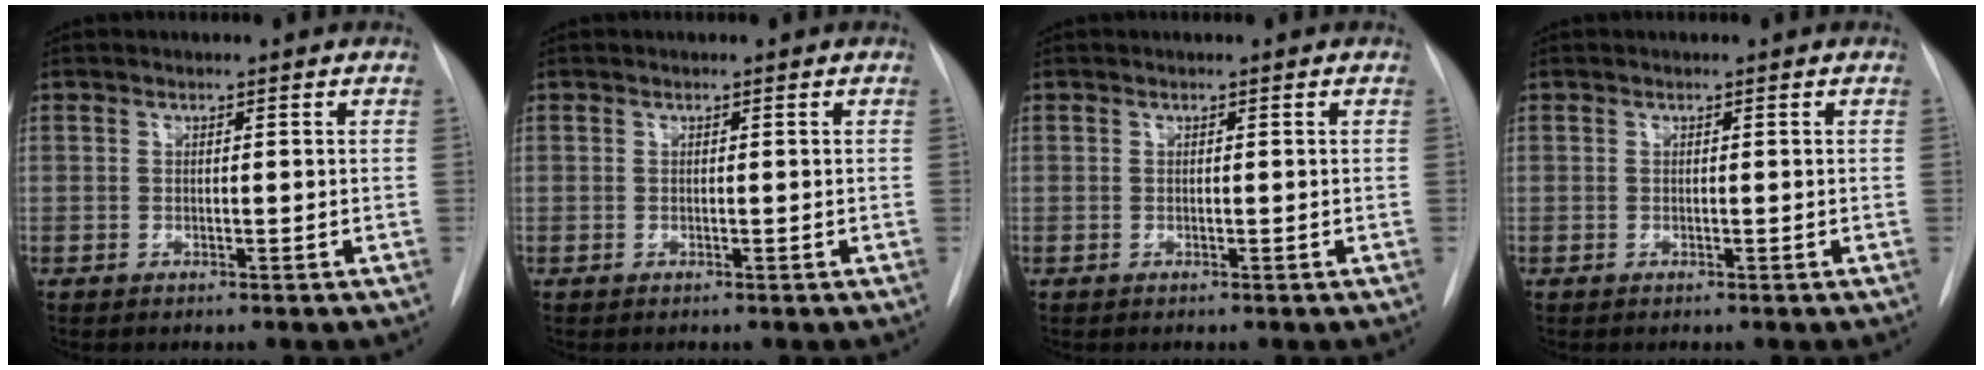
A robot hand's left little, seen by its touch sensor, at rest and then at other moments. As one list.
[{"total": 0.0}, {"total": 0.0}, {"total": 0.0}]